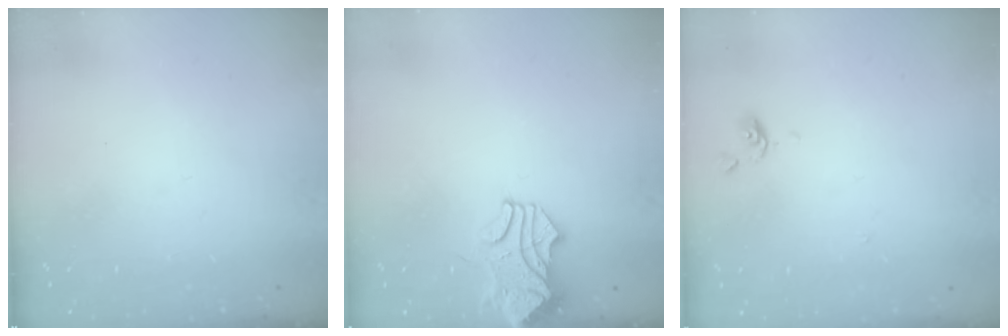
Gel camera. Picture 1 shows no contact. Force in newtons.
{"total": 1.7, "press": 1.5, "slide": 0.8}
{"total": 0.0}